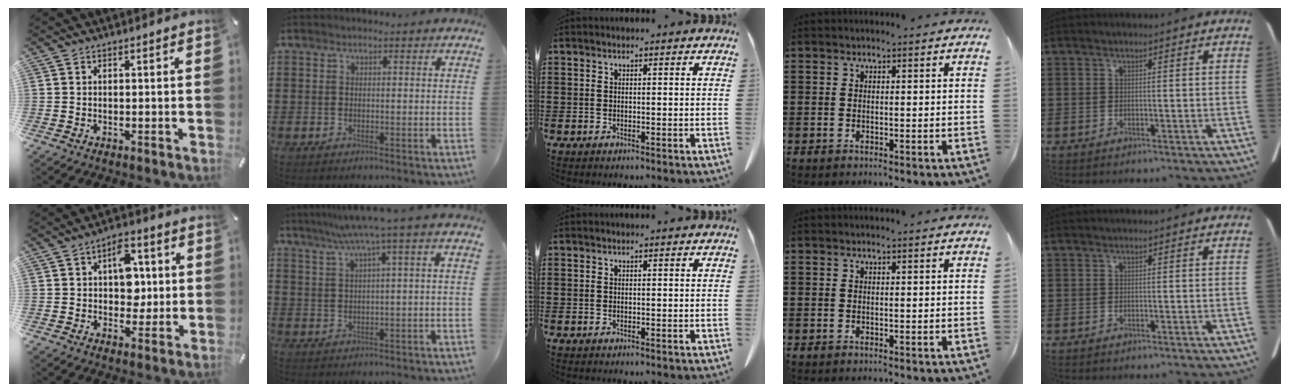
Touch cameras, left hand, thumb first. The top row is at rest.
{"thumb": {"total": 9.2, "force": [1.5, 6.6, 6.2], "torque": [-0.069, -0.002, 0.020]}, "index": {"total": 5.6, "force": [2.7, -0.9, 4.8], "torque": [-0.097, -0.013, 0.044]}}